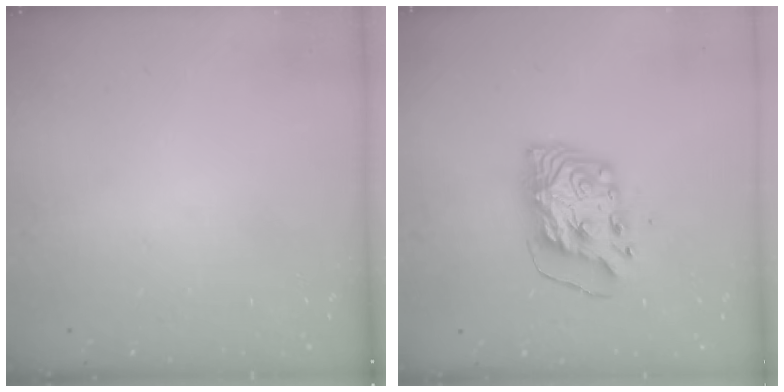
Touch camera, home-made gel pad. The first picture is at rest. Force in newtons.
{"total": 8.3, "press": 8.3, "slide": 0.9}